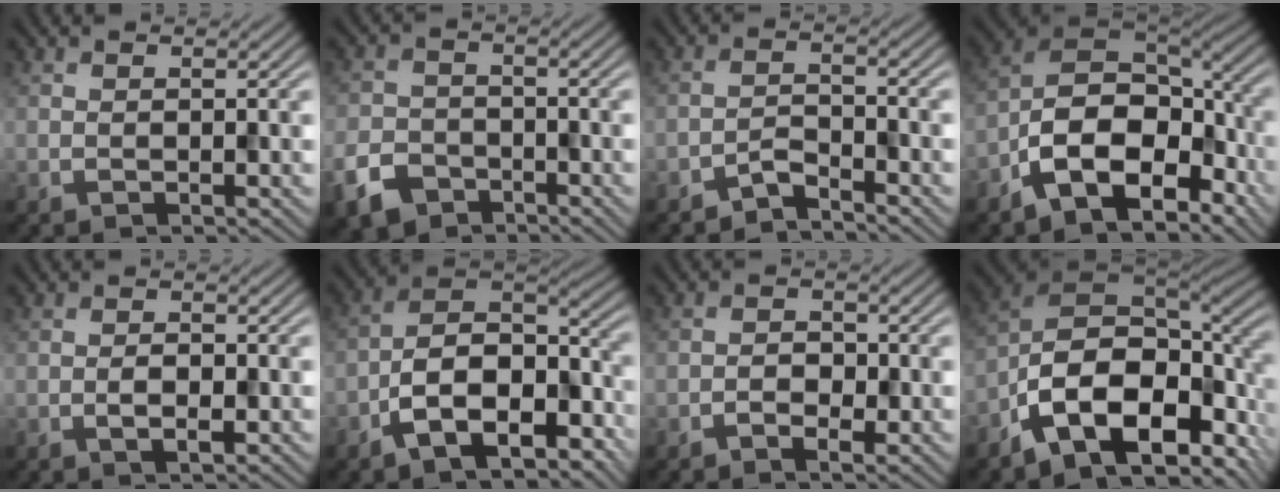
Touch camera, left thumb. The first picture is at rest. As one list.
[{"total": 5.5, "force": [-3.7, 3.5, 2.1], "torque": [-0.052, -0.005, -0.079]}, {"total": 2.6, "force": [-2.4, 0.3, 0.9], "torque": [-0.016, 0.007, -0.056]}, {"total": 12.2, "force": [-5.3, 6.9, 8.6], "torque": [-0.157, -0.014, -0.111]}, {"total": 2.3, "force": [-0.7, 1.1, 1.9], "torque": [-0.032, 0.002, -0.014]}, {"total": 11.4, "force": [-6.2, 5.8, 7.6], "torque": [-0.134, -0.009, -0.120]}, {"total": 2.4, "force": [-1.2, 1.4, 1.5], "torque": [-0.023, 0.004, -0.024]}, {"total": 16.4, "force": [-7.2, 8.6, 12.0], "torque": [-0.236, -0.023, -0.120]}]